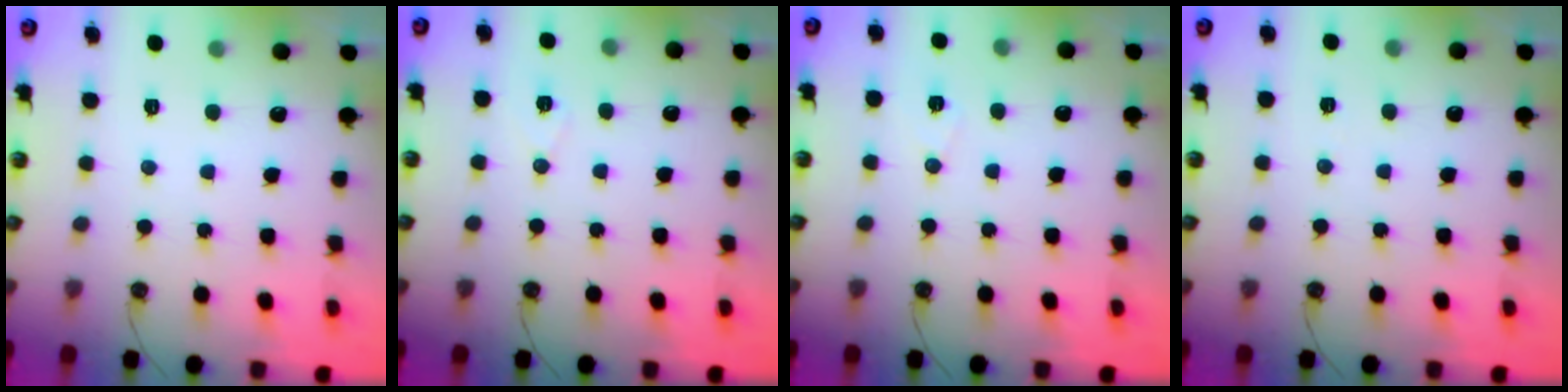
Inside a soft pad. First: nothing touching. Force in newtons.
{"total": 5.6, "press": 3.5, "slide": 4.3}
{"total": 6.5, "press": 4.7, "slide": 4.5}
{"total": 3.7, "press": 1.6, "slide": 3.3}